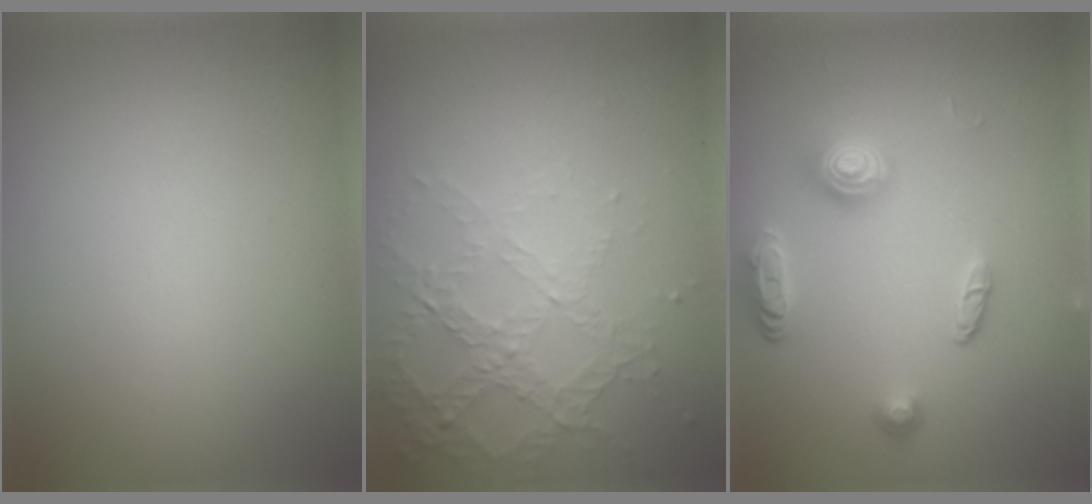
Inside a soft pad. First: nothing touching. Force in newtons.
{"total": 4.4, "press": 3.1, "slide": 3.2}
{"total": 3.5, "press": 2.9, "slide": 1.9}